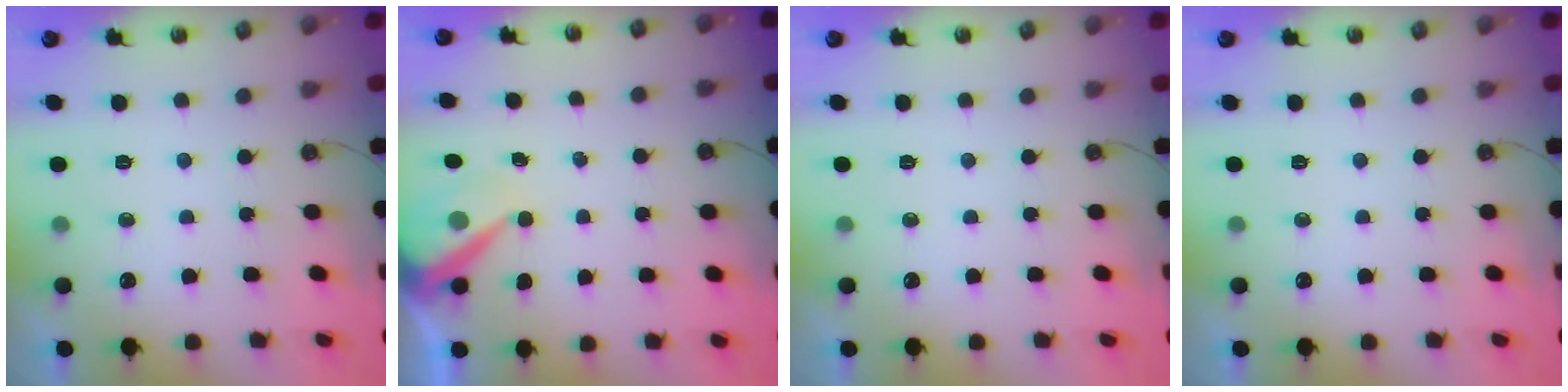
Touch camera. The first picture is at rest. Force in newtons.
{"total": 8.4, "press": 8.4, "slide": 0.8}
{"total": 0.0}
{"total": 0.0}